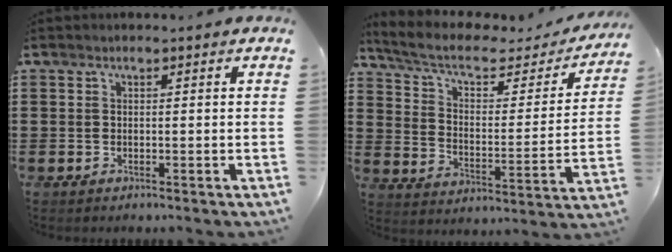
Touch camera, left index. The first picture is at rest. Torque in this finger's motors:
{"motor_torque": [1.10, -1.04, 0.18, 0.05]}